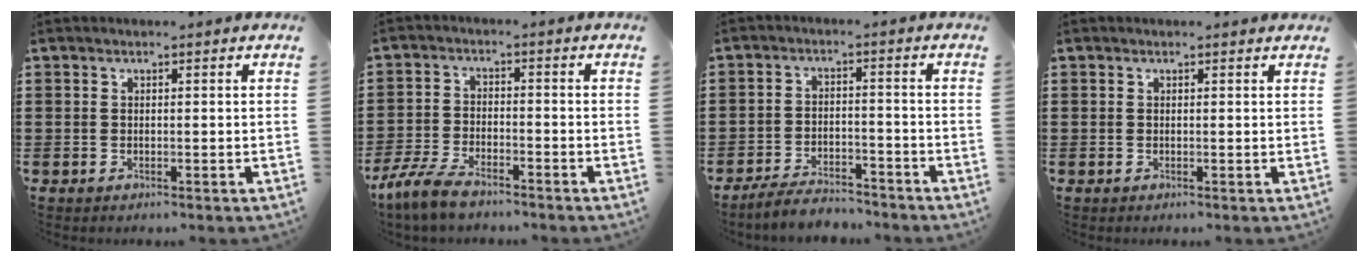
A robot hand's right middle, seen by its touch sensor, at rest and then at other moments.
{"total": 5.6, "force": [-4.6, 1.5, 2.8], "torque": [-0.073, -0.002, -0.094]}
{"total": 4.7, "force": [-4.5, 0.8, 1.2], "torque": [-0.019, 0.008, -0.090]}
{"total": 0.0}